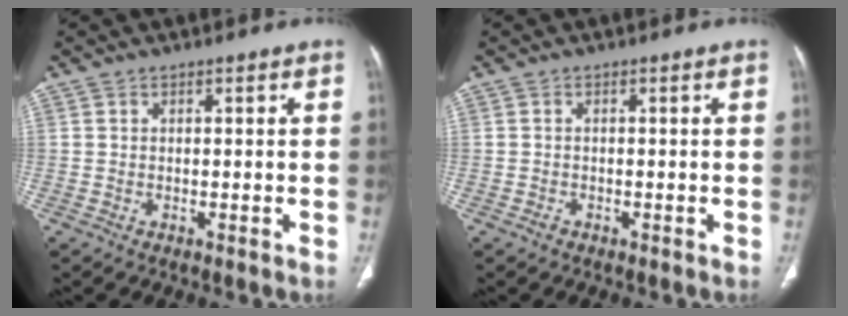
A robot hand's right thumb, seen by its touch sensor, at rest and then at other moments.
{"total": 0.8, "force": [-0.5, 0.5, 0.3], "torque": [-0.007, 0.002, -0.011]}